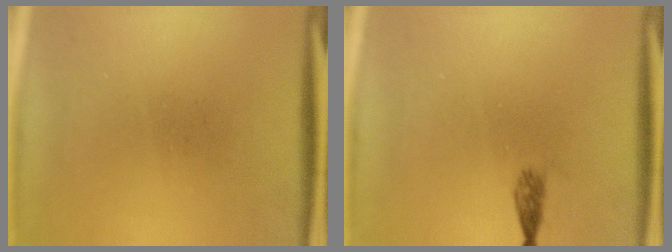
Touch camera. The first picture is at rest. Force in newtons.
{"total": 1.3}